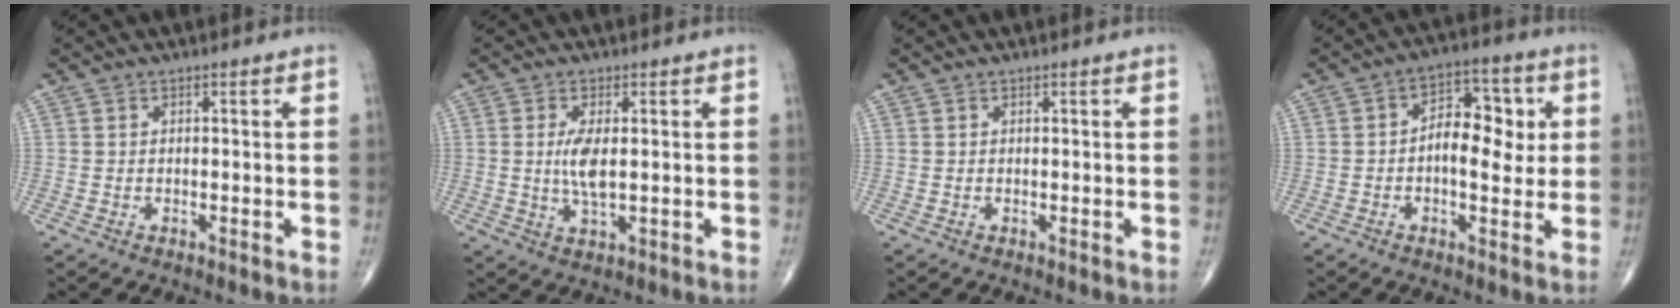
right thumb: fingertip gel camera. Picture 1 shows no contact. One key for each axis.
{"total": 5.3, "fx": 0.5, "fy": 1.9, "fz": 4.9, "tx": -0.104, "ty": -0.012, "tz": 0.011}
{"total": 0.0}
{"total": 10.1, "fx": 0.6, "fy": 5.8, "fz": 8.2, "tx": -0.095, "ty": 0.016, "tz": 0.006}